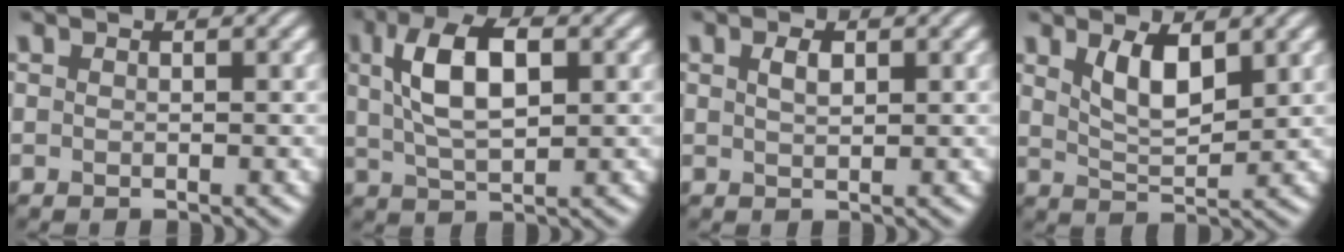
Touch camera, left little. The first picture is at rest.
{"total": 6.9, "force": [1.9, 3.2, 5.9], "torque": [-0.113, 0.013, 0.032]}
{"total": 1.5, "force": [0.7, 0.6, 1.2], "torque": [-0.026, 0.003, 0.015]}
{"total": 4.0, "force": [2.0, 1.5, 3.2], "torque": [-0.066, -0.005, 0.040]}